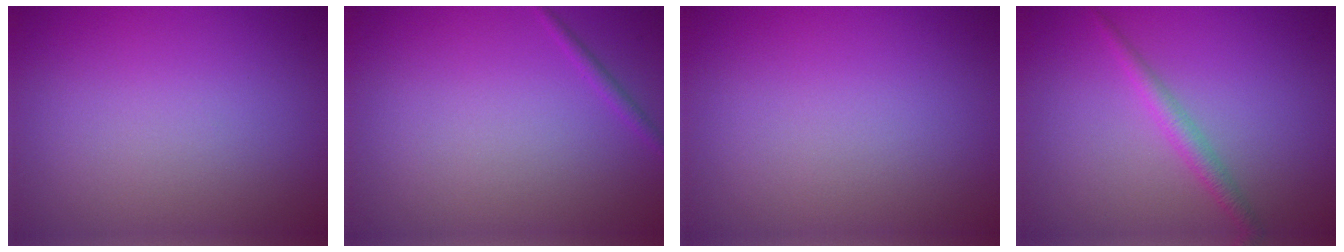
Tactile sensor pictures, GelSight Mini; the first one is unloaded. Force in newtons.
{"total": 0.8, "press": 0.8, "slide": 0.0}
{"total": 0.0}
{"total": 1.8, "press": 1.8, "slide": 0.0}